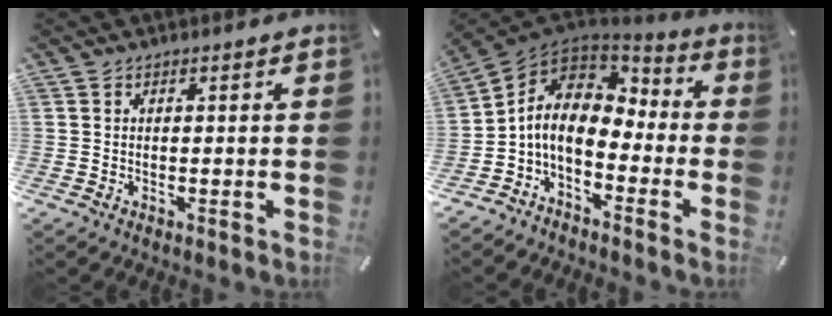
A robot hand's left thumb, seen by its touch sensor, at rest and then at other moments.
{"total": 9.5, "force": [-2.6, 6.7, 6.3], "torque": [-0.138, 0.010, -0.052]}